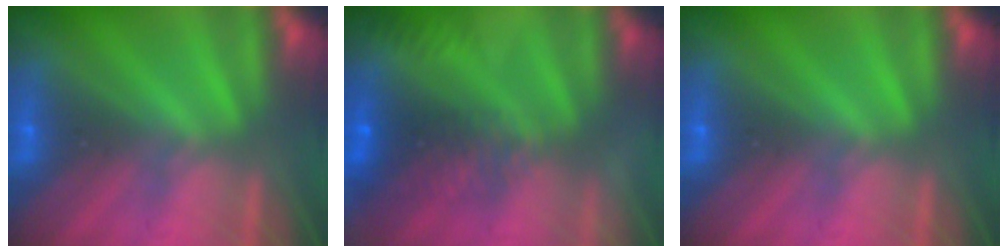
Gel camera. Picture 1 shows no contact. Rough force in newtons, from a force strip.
{"total": 8.8}
{"total": 0.0}